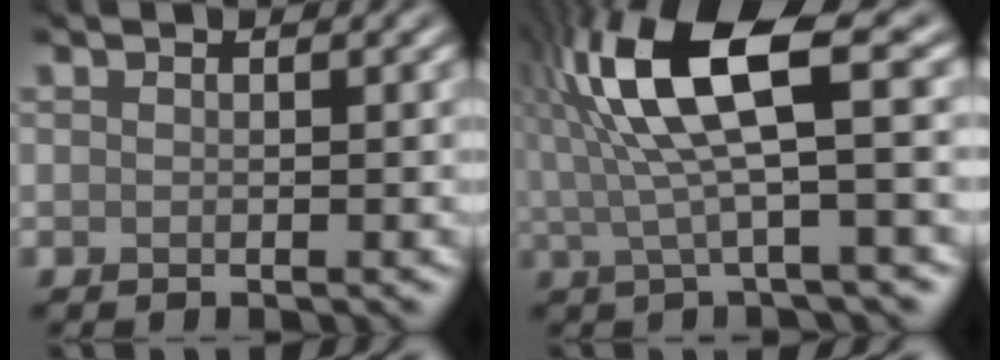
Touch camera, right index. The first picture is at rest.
{"total": 9.6, "force": [2.2, 2.1, 9.1], "torque": [-0.178, 0.015, 0.042]}